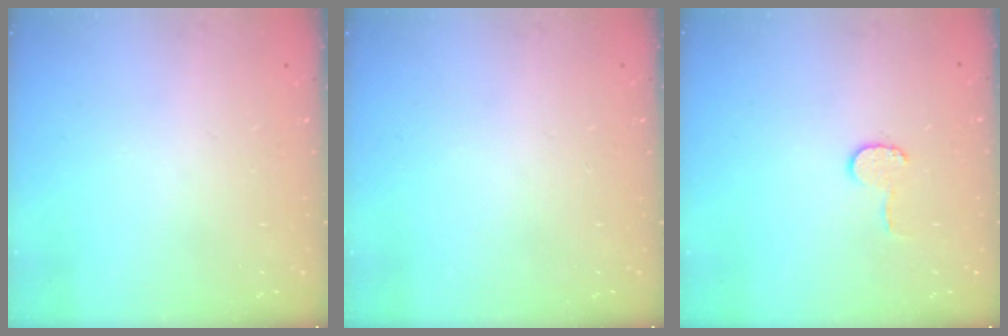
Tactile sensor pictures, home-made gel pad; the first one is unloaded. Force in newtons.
{"total": 0.0}
{"total": 6.4, "press": 6.4, "slide": 0.6}